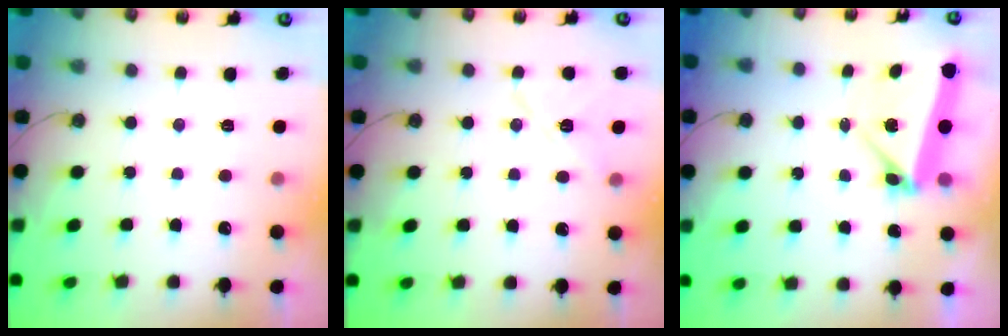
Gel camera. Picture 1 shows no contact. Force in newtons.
{"total": 10.4, "press": 10.4, "slide": 0.8}
{"total": 5.5, "press": 5.4, "slide": 0.4}